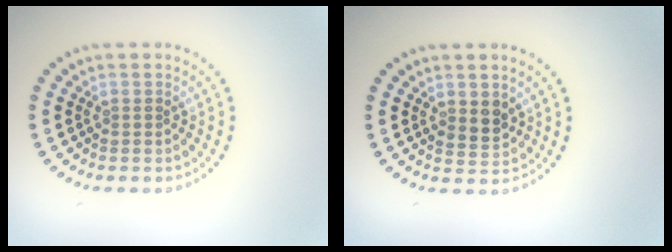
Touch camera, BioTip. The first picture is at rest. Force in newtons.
{"total": 1.8, "press": 1.7, "slide": 0.6}